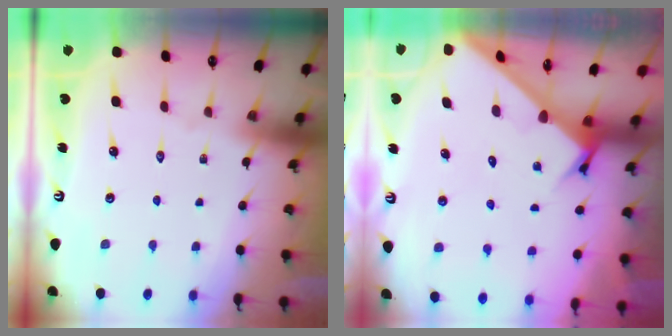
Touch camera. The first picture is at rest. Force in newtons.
{"total": 2.9, "press": 2.9, "slide": 0.2}